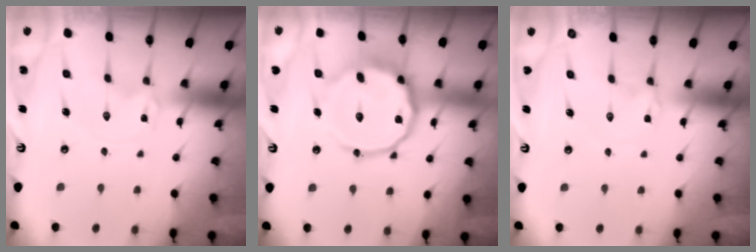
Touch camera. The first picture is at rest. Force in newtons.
{"total": 18.0, "press": 17.9, "slide": 1.4}
{"total": 2.4, "press": 2.4, "slide": 0.4}